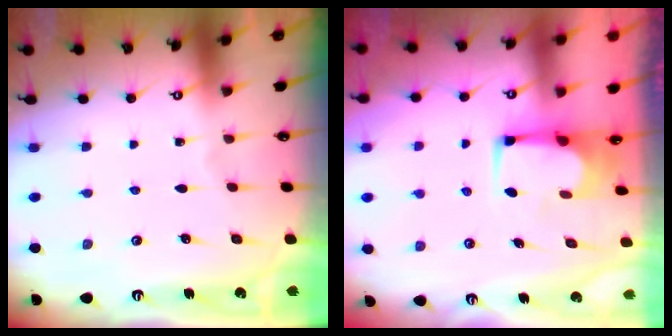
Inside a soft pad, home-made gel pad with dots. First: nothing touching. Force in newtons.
{"total": 2.4, "press": 2.4, "slide": 0.2}